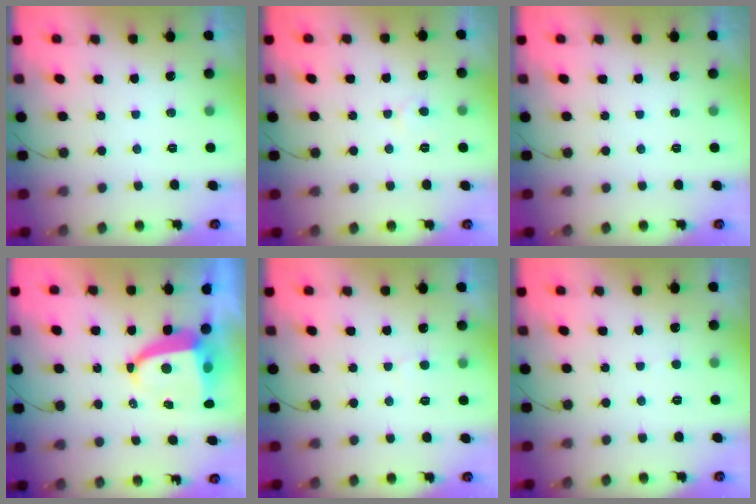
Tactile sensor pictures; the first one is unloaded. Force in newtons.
{"total": 3.1, "press": 3.1, "slide": 0.3}
{"total": 0.0}
{"total": 7.5, "press": 7.5, "slide": 1.1}
{"total": 2.5, "press": 2.5, "slide": 0.1}
{"total": 3.4, "press": 3.4, "slide": 0.4}